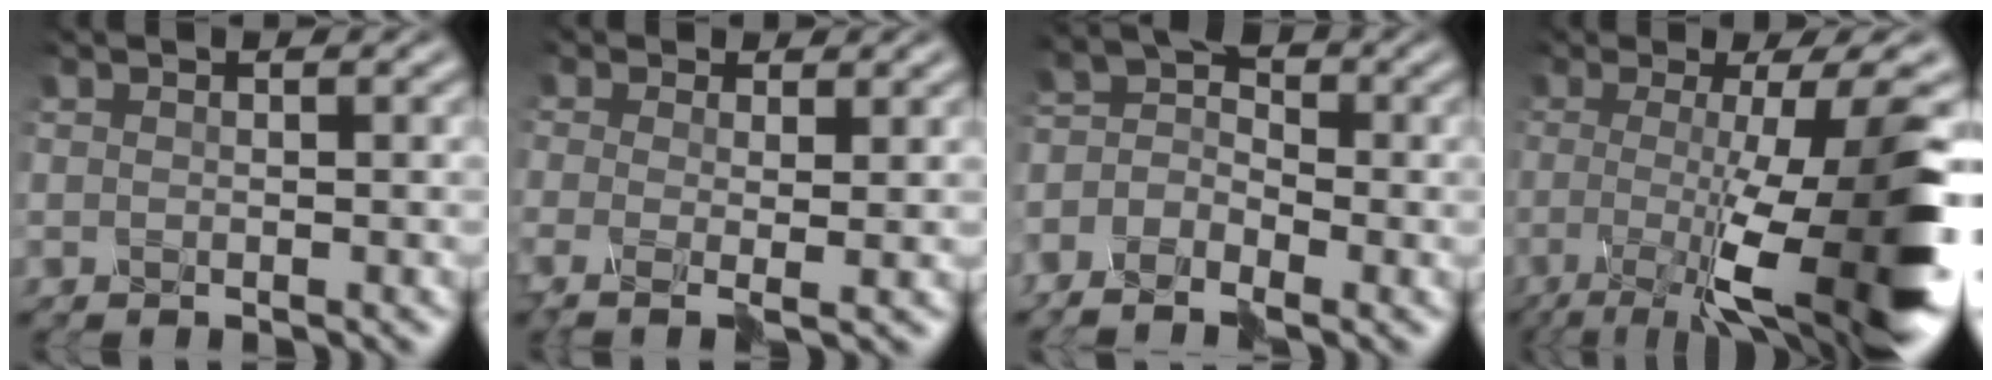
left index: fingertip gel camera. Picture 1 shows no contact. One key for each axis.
{"total": 3.3, "fx": 0.2, "fy": 1.4, "fz": 3.0, "tx": -0.035, "ty": 0.007, "tz": -0.007}
{"total": 4.2, "fx": -3.5, "fy": 2.1, "fz": 0.8, "tx": -0.023, "ty": 0.006, "tz": -0.072}
{"total": 11.3, "fx": -1.4, "fy": 2.3, "fz": 10.9, "tx": -0.148, "ty": 0.002, "tz": -0.028}